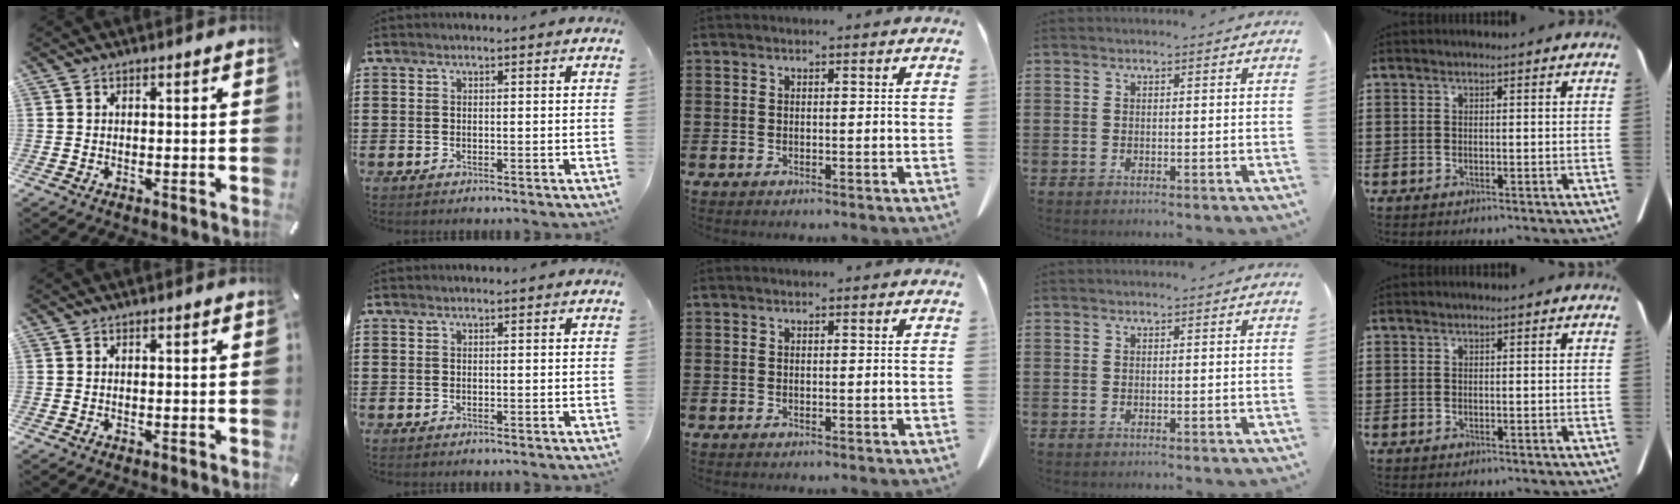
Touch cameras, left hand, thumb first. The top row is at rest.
{}